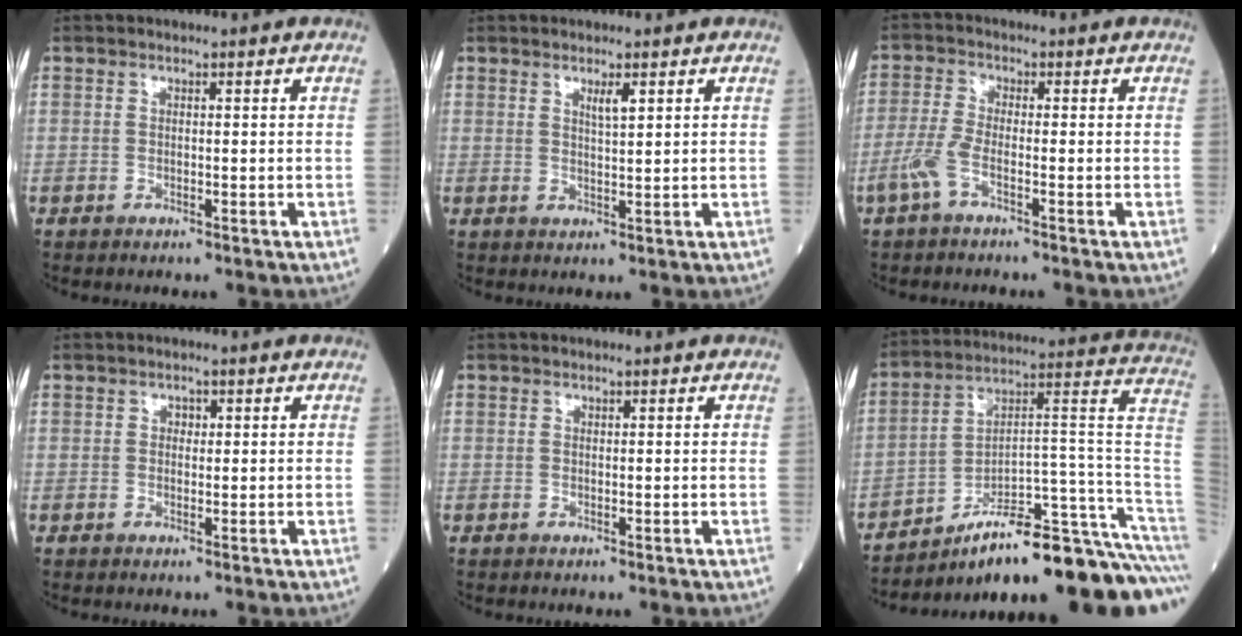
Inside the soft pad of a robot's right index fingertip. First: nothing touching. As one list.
[{"total": 2.1, "force": [1.4, 0.2, 1.5], "torque": [-0.027, -0.002, 0.027]}, {"total": 3.6, "force": [-1.8, 0.4, 3.0], "torque": [-0.079, -0.002, -0.045]}, {"total": 1.0, "force": [0.3, 0.8, 0.6], "torque": [-0.005, 0.002, 0.002]}, {"total": 0.0}, {"total": 22.7, "force": [-16.7, 1.6, 15.2], "torque": [-0.125, 0.048, -0.252]}]